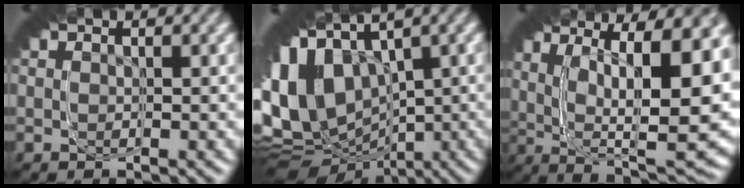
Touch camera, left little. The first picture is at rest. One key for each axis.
{"total": 16.6, "fx": -3.1, "fy": 11.5, "fz": 11.7, "tx": -0.220, "ty": -0.020, "tz": -0.053}
{"total": 19.6, "fx": 2.1, "fy": 11.9, "fz": 15.4, "tx": -0.241, "ty": 0.015, "tz": 0.013}